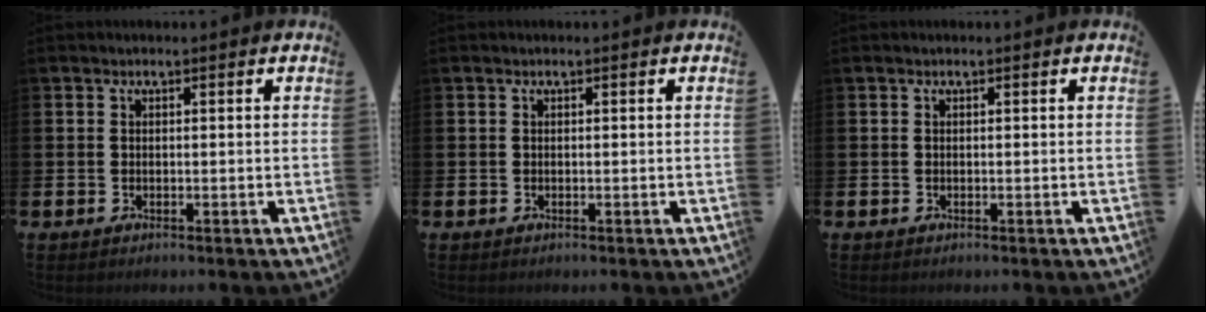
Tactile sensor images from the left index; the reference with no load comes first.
{"total": 0.0}
{"total": 0.0}